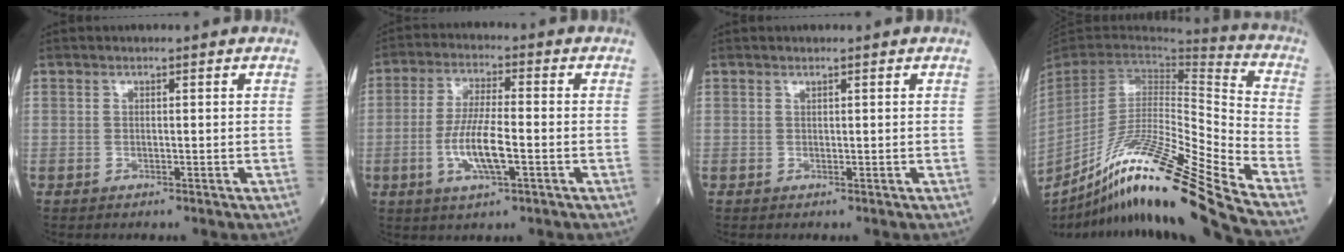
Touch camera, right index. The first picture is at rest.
{"total": 8.3, "force": [-2.2, 1.5, 7.9], "torque": [-0.163, -0.004, -0.043]}
{"total": 0.0}
{"total": 26.1, "force": [-20.1, -2.3, 16.5], "torque": [-0.269, -0.054, -0.358]}